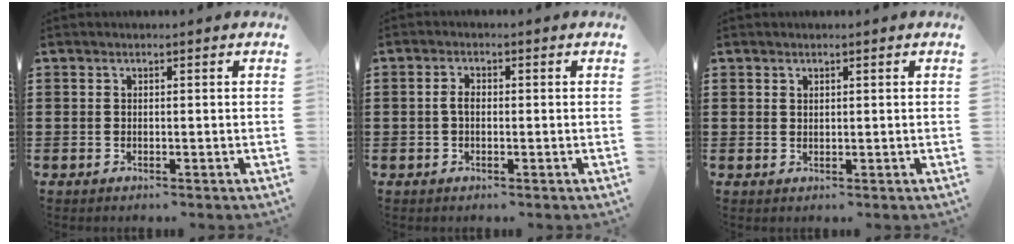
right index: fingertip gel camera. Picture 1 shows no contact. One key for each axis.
{"total": 2.0, "fx": -0.2, "fy": 1.1, "fz": 1.7, "tx": -0.041, "ty": 0.001, "tz": -0.006}
{"total": 1.5, "fx": 0.9, "fy": 1.2, "fz": 0.2, "tx": -0.008, "ty": 0.004, "tz": 0.019}